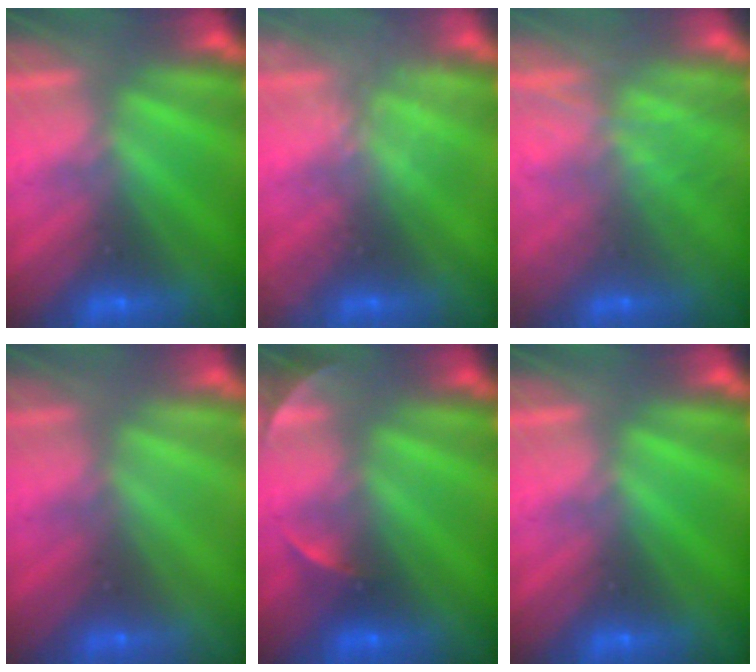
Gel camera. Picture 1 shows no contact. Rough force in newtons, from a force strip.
{"total": 2.2}
{"total": 7.4}
{"total": 3.0}
{"total": 2.2}
{"total": 0.0}